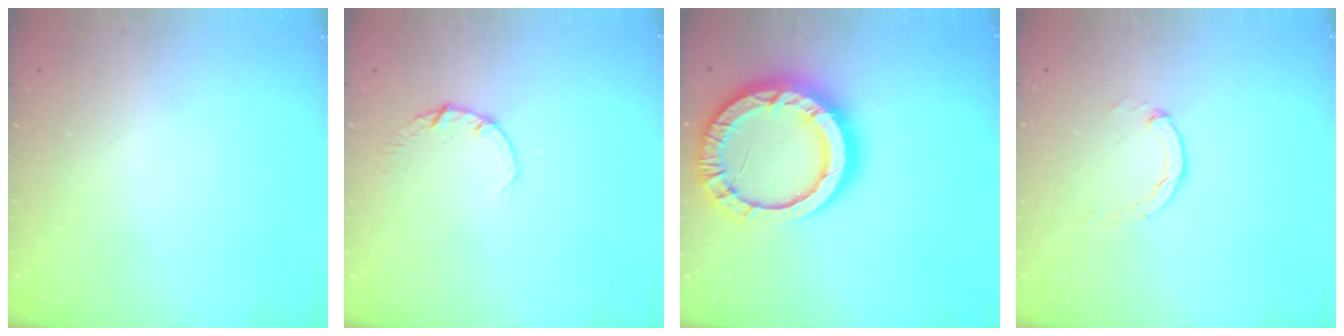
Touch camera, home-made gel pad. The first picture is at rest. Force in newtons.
{"total": 1.9, "press": 1.9, "slide": 0.3}
{"total": 20.3, "press": 20.2, "slide": 2.0}
{"total": 0.8, "press": 0.7, "slide": 0.2}